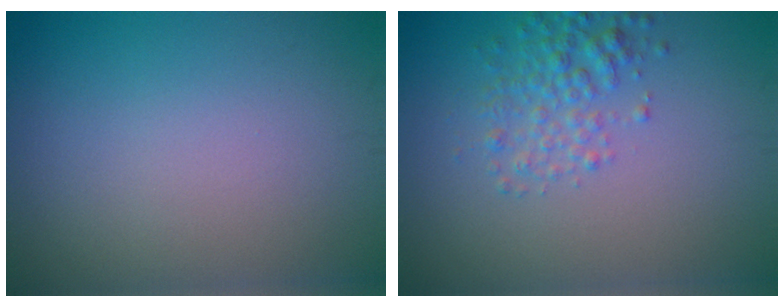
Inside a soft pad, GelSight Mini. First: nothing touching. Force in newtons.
{"total": 2.9, "press": 2.9, "slide": 0.0}